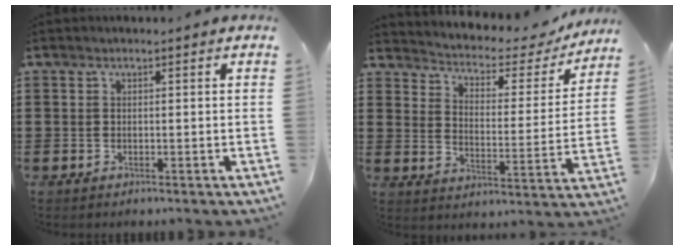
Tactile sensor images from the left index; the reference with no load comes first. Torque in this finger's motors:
{"motor_torque": [1.66, -0.48, 0.39, 0.12]}